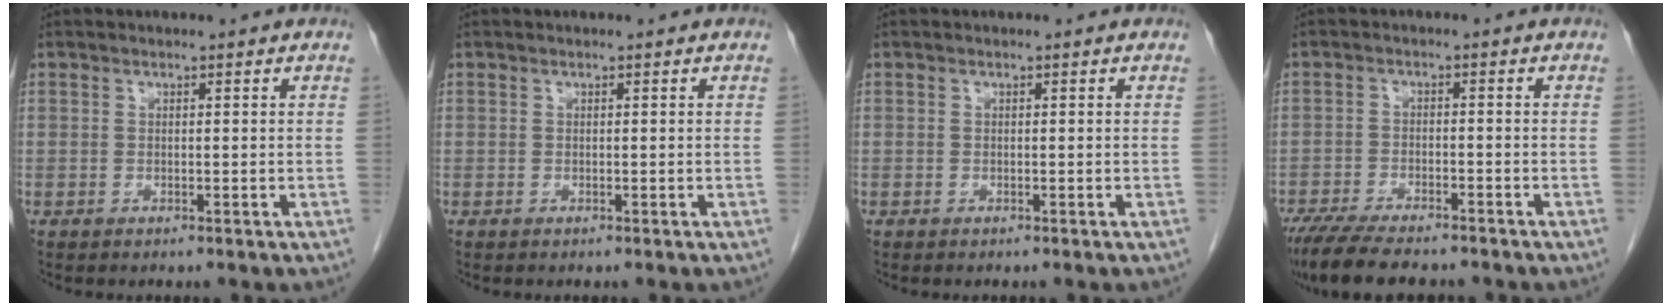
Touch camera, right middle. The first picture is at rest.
{"total": 0.0}
{"total": 0.0}
{"total": 11.6, "force": [-9.8, 2.5, 5.8], "torque": [-0.096, -0.019, -0.152]}